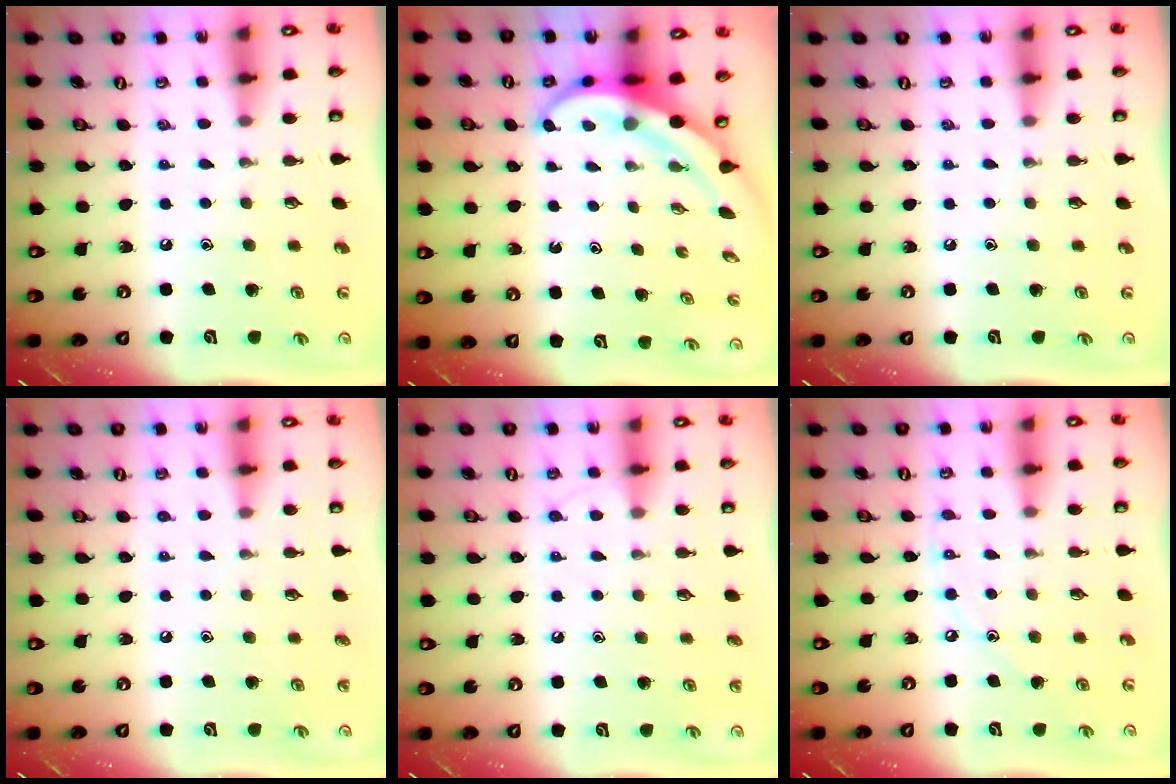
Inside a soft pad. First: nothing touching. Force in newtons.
{"total": 4.1, "press": 4.1, "slide": 0.7}
{"total": 0.0}
{"total": 2.1, "press": 2.1, "slide": 0.2}
{"total": 4.2, "press": 4.2, "slide": 0.5}
{"total": 5.3, "press": 5.3, "slide": 0.6}